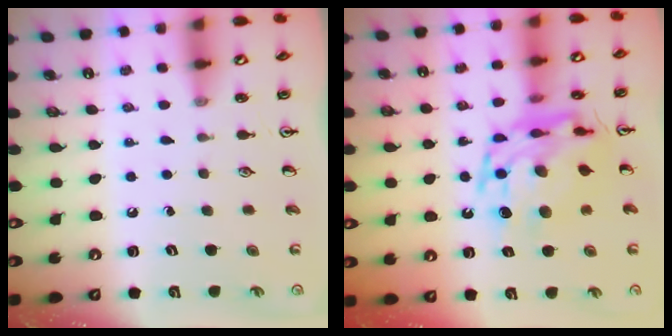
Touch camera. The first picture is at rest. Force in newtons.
{"total": 16.0, "press": 15.9, "slide": 1.8}